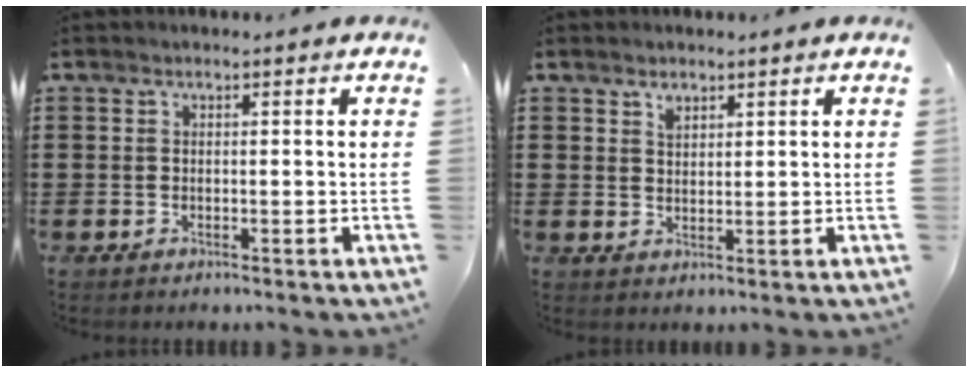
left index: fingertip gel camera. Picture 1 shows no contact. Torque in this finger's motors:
{"motor_torque": [-1.20, 0.93, -0.74, -0.21]}